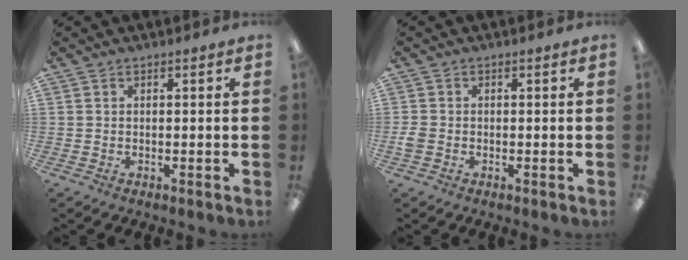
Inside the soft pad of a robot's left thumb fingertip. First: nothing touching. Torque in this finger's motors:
{"motor_torque": [-0.25, 0.20, 0.38, 0.04, 0.00]}